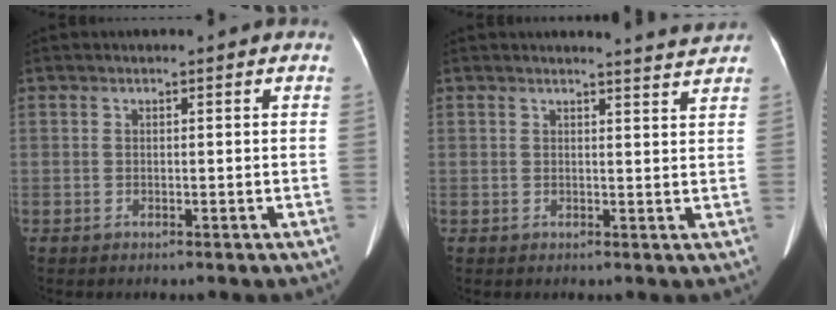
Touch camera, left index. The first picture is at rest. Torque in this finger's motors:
{"motor_torque": [-0.59, -0.33, -0.24, -0.10]}